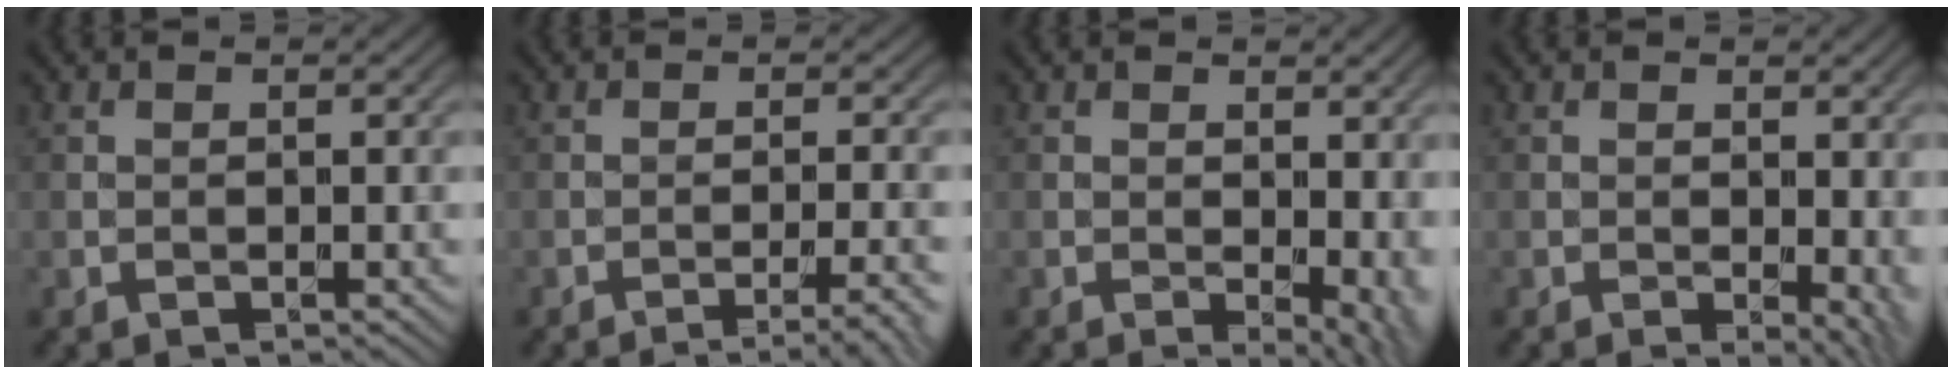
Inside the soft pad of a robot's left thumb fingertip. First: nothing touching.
{"total": 5.2, "force": [-3.2, 0.9, 3.9], "torque": [-0.048, 0.012, -0.053]}
{"total": 5.6, "force": [-0.1, 2.7, 4.9], "torque": [-0.059, -0.008, 0.004]}
{"total": 4.4, "force": [-0.2, 2.0, 3.9], "torque": [-0.047, -0.007, 0.000]}